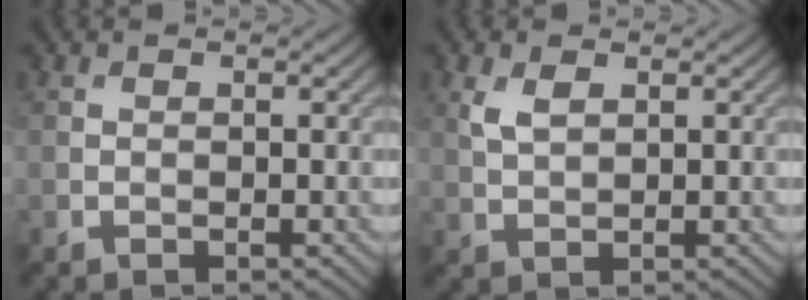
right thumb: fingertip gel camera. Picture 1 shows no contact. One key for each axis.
{"total": 2.5, "fx": 1.1, "fy": 1.2, "fz": 1.9, "tx": -0.047, "ty": 0.000, "tz": 0.026}